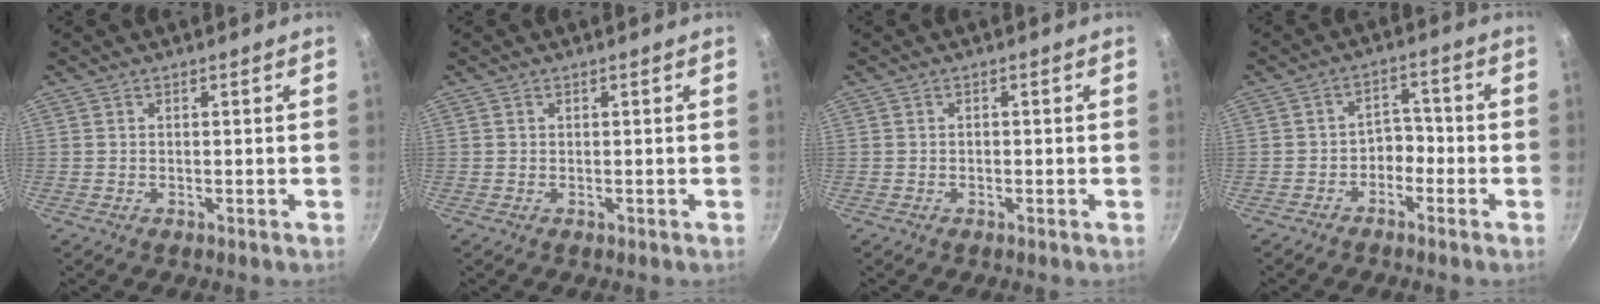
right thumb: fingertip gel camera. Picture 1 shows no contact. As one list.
[{"total": 0.0}, {"total": 0.6, "force": [-0.3, 0.5, 0.3], "torque": [-0.006, 0.003, -0.004]}, {"total": 4.0, "force": [-2.1, 2.8, 1.9], "torque": [0.003, 0.033, -0.038]}]